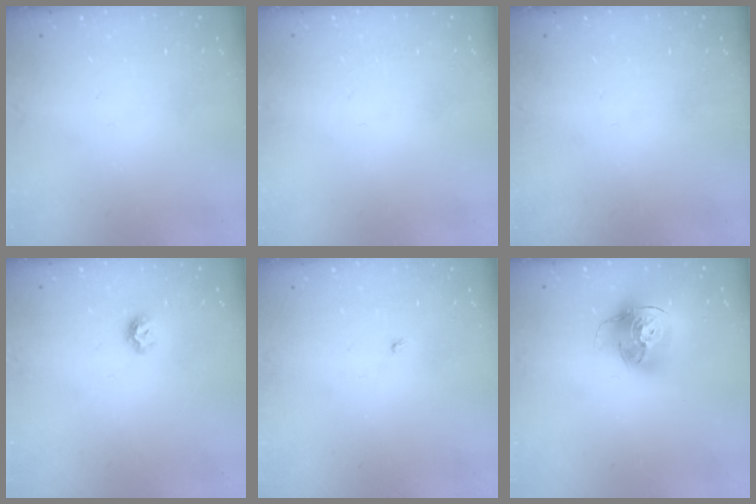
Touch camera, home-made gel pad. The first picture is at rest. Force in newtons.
{"total": 0.9, "press": 0.9, "slide": 0.1}
{"total": 0.0}
{"total": 6.0, "press": 5.9, "slide": 0.8}
{"total": 1.9, "press": 1.9, "slide": 0.3}
{"total": 18.0, "press": 17.9, "slide": 1.7}